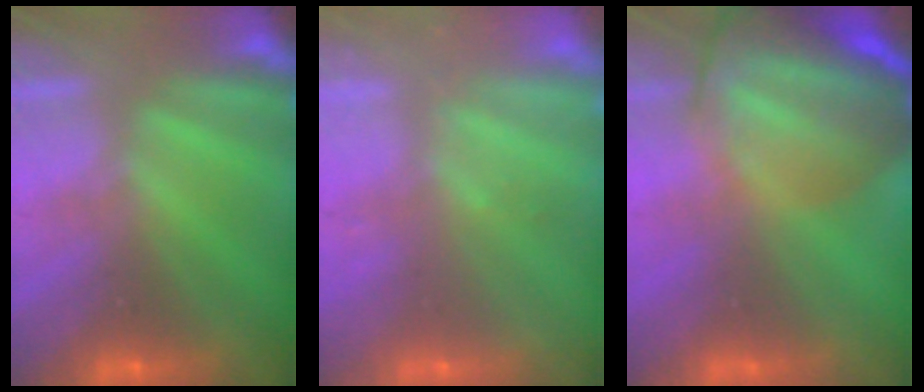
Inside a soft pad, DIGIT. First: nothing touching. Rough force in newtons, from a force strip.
{"total": 2.3}
{"total": 7.0}